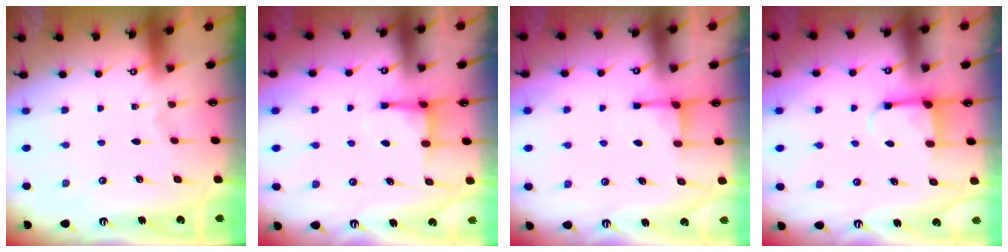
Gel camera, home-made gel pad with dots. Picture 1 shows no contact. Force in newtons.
{"total": 3.8, "press": 3.7, "slide": 0.5}
{"total": 2.4, "press": 2.4, "slide": 0.3}
{"total": 4.1, "press": 4.0, "slide": 0.6}